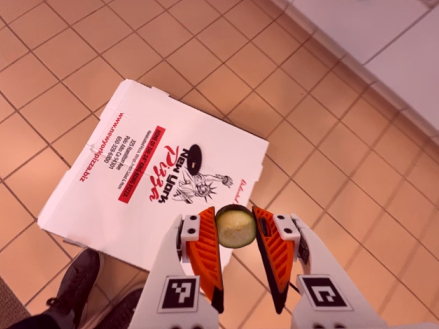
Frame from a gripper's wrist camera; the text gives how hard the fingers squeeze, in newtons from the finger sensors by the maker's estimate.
{"total": 7.7, "left": 7.6, "right": 7.8}